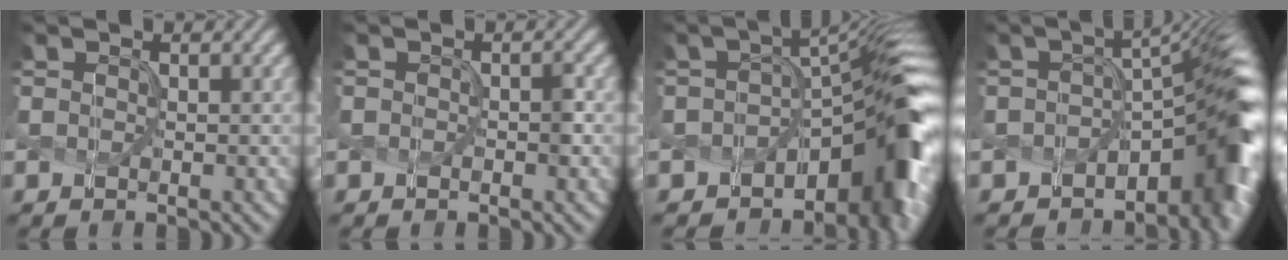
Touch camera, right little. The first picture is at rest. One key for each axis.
{"total": 1.0, "fx": -0.1, "fy": 0.5, "fz": 0.8, "tx": -0.008, "ty": -0.002, "tz": -0.002}
{"total": 11.4, "fx": -4.5, "fy": 5.0, "fz": 9.2, "tx": -0.097, "ty": -0.007, "tz": -0.072}
{"total": 10.4, "fx": -3.0, "fy": 4.6, "fz": 8.8, "tx": -0.090, "ty": -0.003, "tz": -0.047}